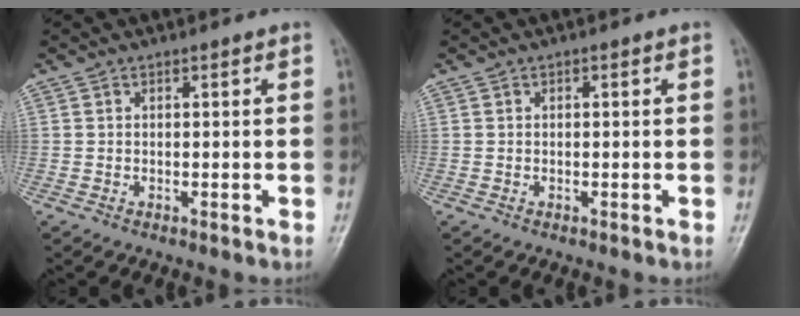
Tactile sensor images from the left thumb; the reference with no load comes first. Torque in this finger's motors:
{"motor_torque": [-0.31, 0.24, -0.10, 0.03, 0.00]}